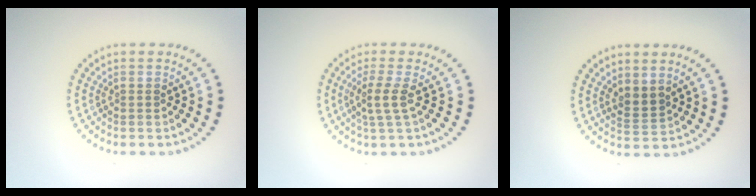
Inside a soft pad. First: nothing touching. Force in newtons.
{"total": 2.1, "press": 1.6, "slide": 1.4}
{"total": 1.8, "press": 1.5, "slide": 1.1}